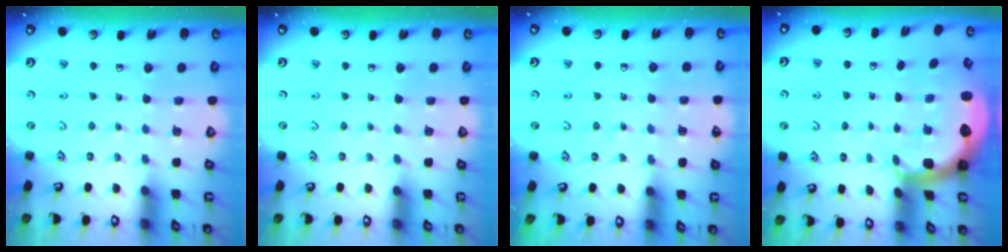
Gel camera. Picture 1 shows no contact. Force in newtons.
{"total": 0.0}
{"total": 5.9, "press": 5.7, "slide": 1.4}
{"total": 2.9, "press": 2.6, "slide": 1.4}